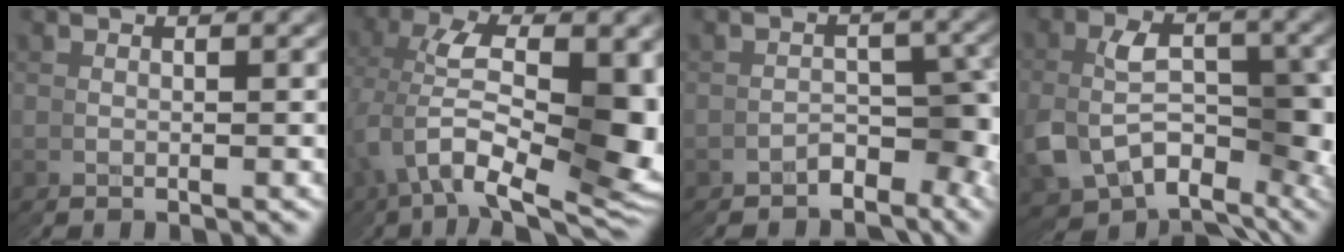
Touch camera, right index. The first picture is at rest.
{"total": 9.7, "force": [0.4, 3.7, 9.0], "torque": [-0.157, 0.003, 0.012]}
{"total": 6.1, "force": [-4.3, 3.0, 3.1], "torque": [-0.036, -0.022, -0.061]}
{"total": 11.7, "force": [-2.2, 8.1, 8.0], "torque": [-0.143, -0.045, -0.018]}